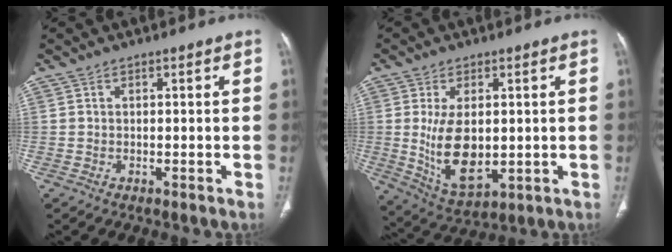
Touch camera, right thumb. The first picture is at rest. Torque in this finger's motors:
{"motor_torque": [-0.45, 1.05, 1.06, 0.35, 0.33]}